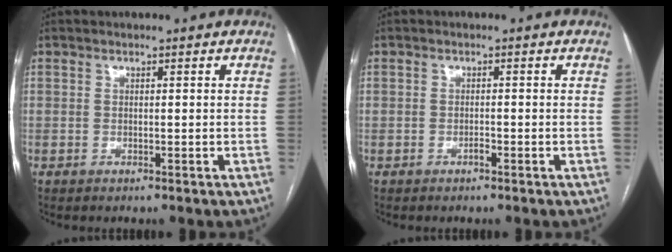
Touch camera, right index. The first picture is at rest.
{"total": 0.7, "force": [-0.5, 0.3, 0.4], "torque": [-0.006, 0.002, -0.010]}